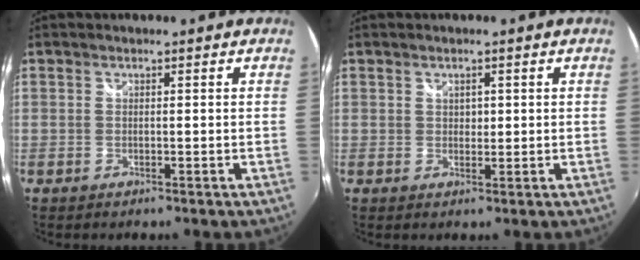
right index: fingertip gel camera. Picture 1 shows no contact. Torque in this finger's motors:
{"motor_torque": [-0.09, 0.22, 0.03, 0.00]}